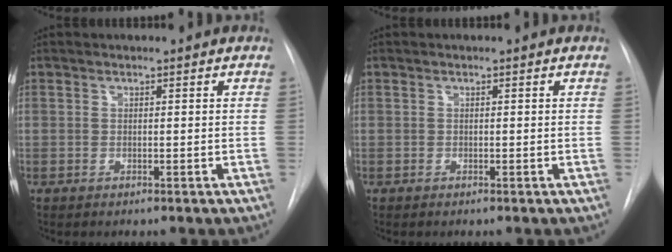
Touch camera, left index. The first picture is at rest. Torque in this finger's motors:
{"motor_torque": [0.00, 0.00, 0.00, 0.00]}